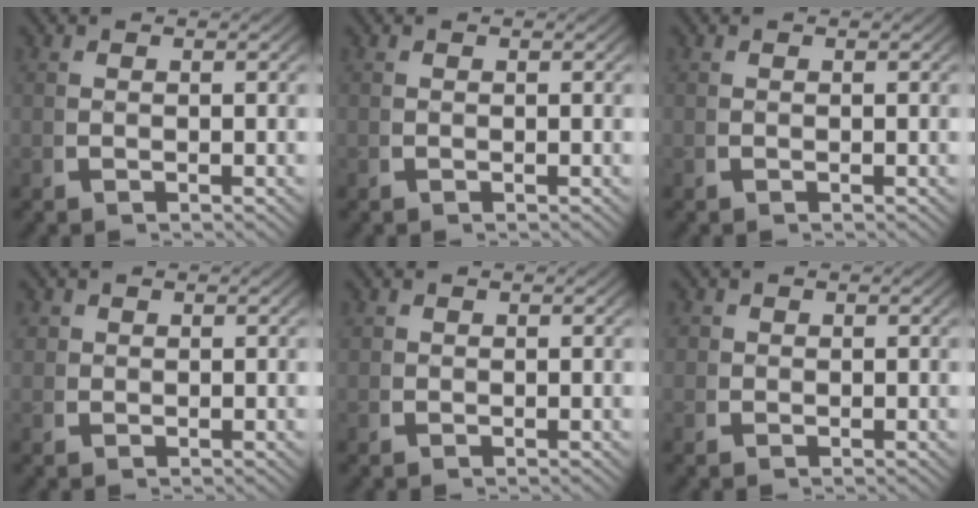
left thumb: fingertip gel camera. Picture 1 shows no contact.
{"total": 0.0}
{"total": 0.6, "force": [0.3, -0.5, -0.2], "torque": [0.006, -0.002, 0.007]}
{"total": 1.5, "force": [0.8, 1.2, 0.4], "torque": [-0.012, -0.008, 0.019]}
{"total": 0.7, "force": [0.5, 0.4, 0.0], "torque": [-0.004, -0.007, 0.014]}
{"total": 1.2, "force": [0.4, 1.1, 0.3], "torque": [-0.009, -0.009, 0.009]}